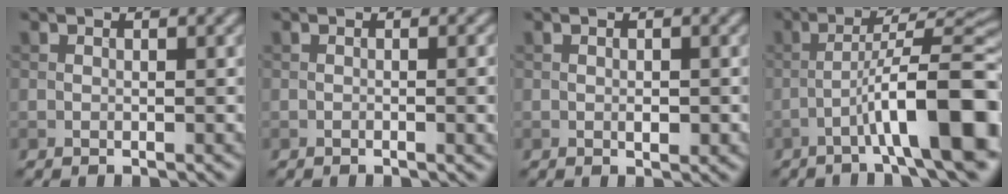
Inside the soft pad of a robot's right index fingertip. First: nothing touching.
{"total": 2.4, "force": [-0.4, 0.6, 2.3], "torque": [-0.029, -0.002, -0.007]}
{"total": 1.3, "force": [-0.2, 0.6, 1.2], "torque": [-0.020, 0.000, -0.003]}
{"total": 11.2, "force": [-4.3, 2.0, 10.1], "torque": [-0.144, 0.028, -0.065]}